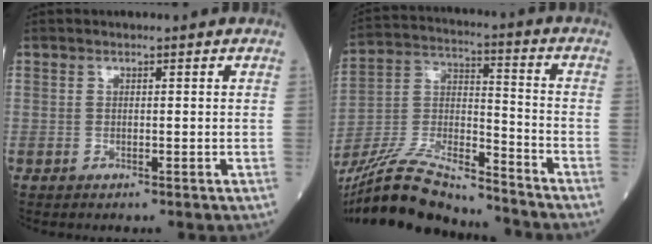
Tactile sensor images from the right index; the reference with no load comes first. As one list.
[{"total": 18.1, "force": [-16.6, 2.3, 6.9], "torque": [-0.148, 0.007, -0.305]}]